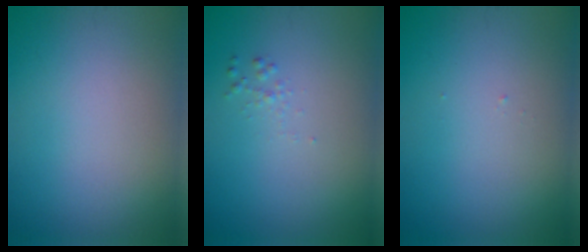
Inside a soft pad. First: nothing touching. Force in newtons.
{"total": 0.6, "press": 0.6, "slide": 0.0}
{"total": 0.0}